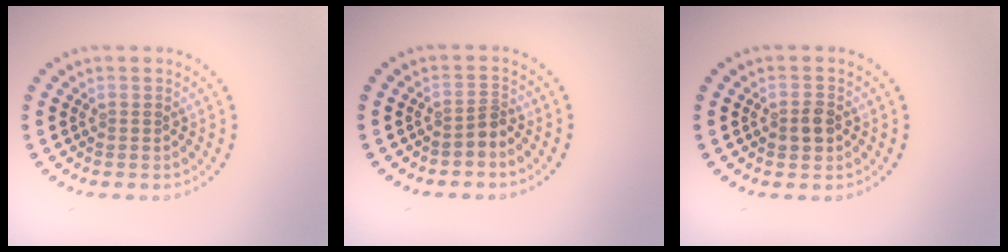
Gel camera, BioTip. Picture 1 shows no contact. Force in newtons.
{"total": 1.2, "press": 0.7, "slide": 1.0}
{"total": 1.7, "press": 1.6, "slide": 0.3}